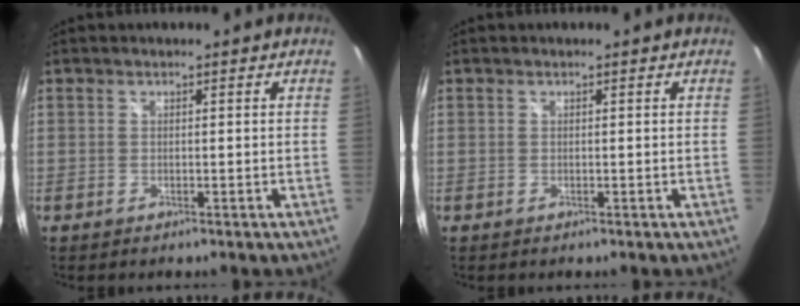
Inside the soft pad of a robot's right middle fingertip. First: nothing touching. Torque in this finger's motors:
{"motor_torque": [0.00, 0.00, 0.00, 0.00]}